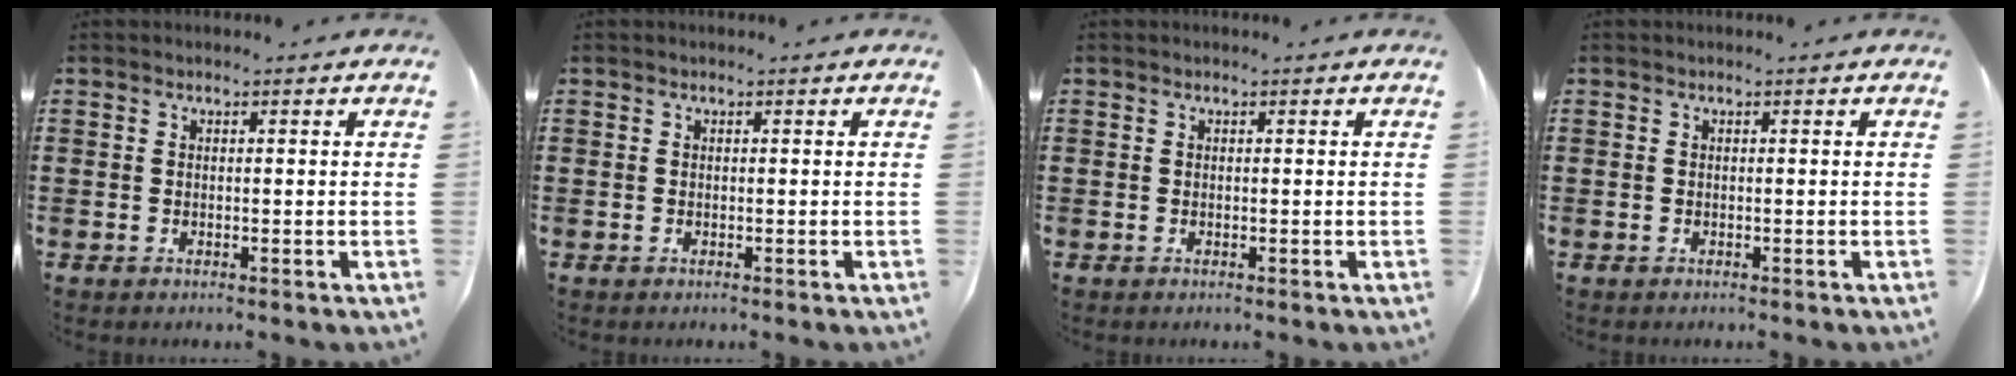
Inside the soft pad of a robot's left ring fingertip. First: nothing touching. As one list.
[{"total": 0.0}, {"total": 0.0}, {"total": 0.0}]